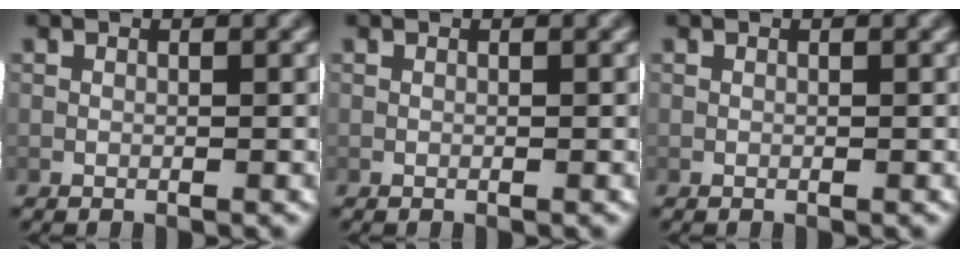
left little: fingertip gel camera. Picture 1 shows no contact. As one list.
[{"total": 0.0}, {"total": 0.0}]